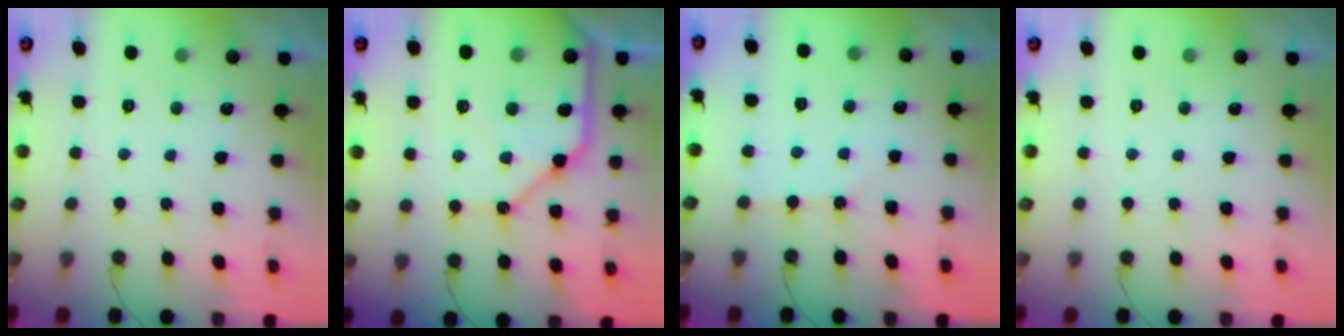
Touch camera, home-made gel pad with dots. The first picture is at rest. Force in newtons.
{"total": 17.9, "press": 17.8, "slide": 1.9}
{"total": 2.5, "press": 2.4, "slide": 0.4}
{"total": 0.0}